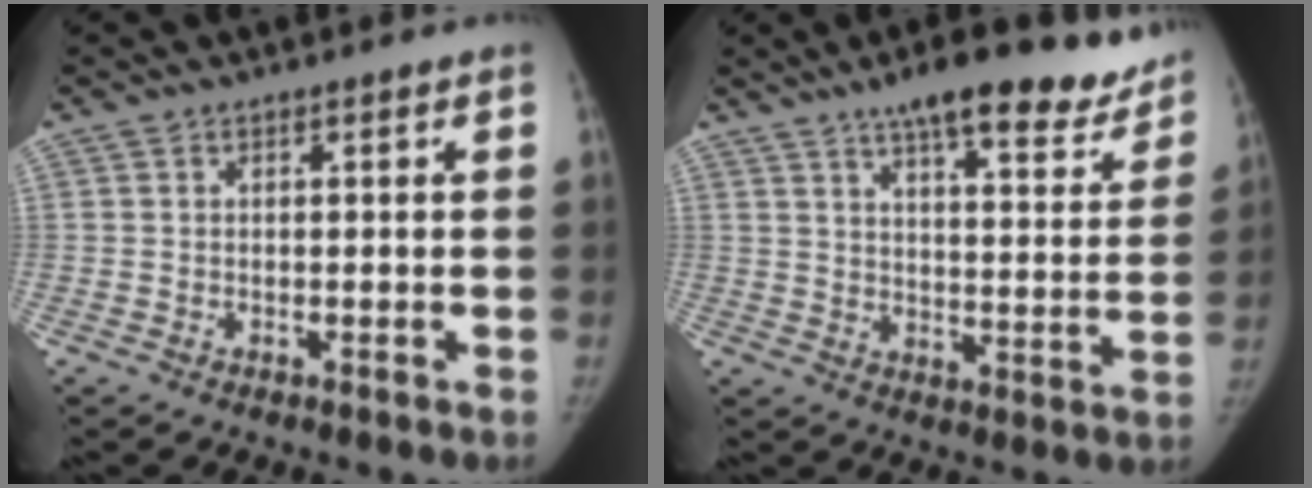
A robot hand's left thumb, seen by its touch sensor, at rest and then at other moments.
{"total": 18.4, "force": [14.2, 5.5, 10.4], "torque": [-0.103, -0.055, 0.193]}